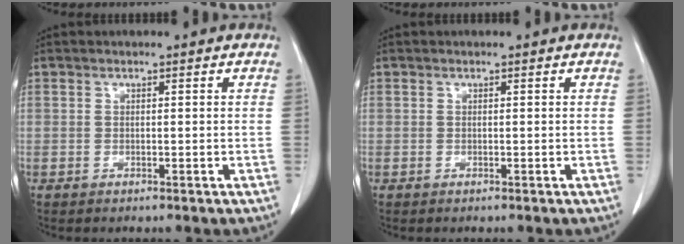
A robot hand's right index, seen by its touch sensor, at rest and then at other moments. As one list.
[{"total": 0.0}]